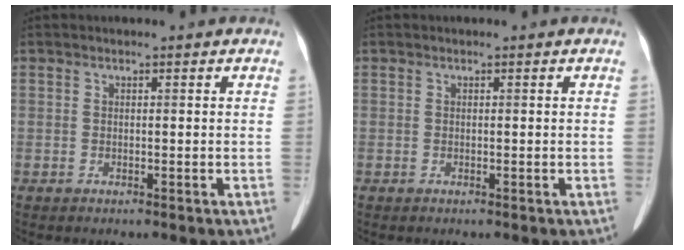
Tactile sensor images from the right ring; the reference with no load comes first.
{"total": 0.0}